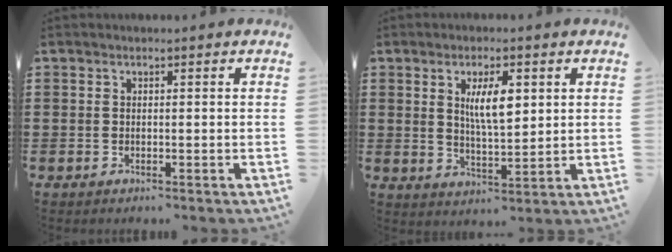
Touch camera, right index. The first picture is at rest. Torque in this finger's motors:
{"motor_torque": [1.08, 0.42, 0.39, 0.08]}